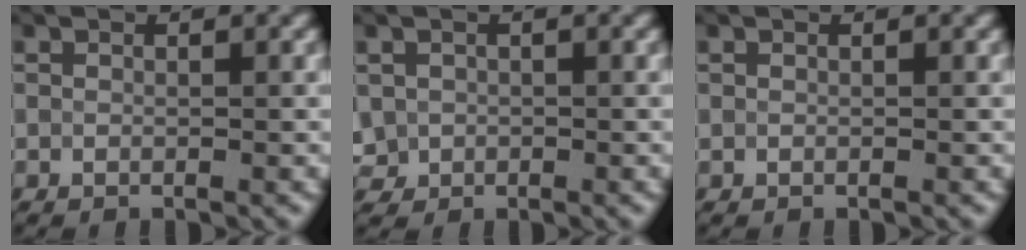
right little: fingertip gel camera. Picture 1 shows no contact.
{"total": 1.6, "force": [0.1, 1.5, 0.3], "torque": [-0.004, 0.000, 0.001]}
{"total": 0.0}